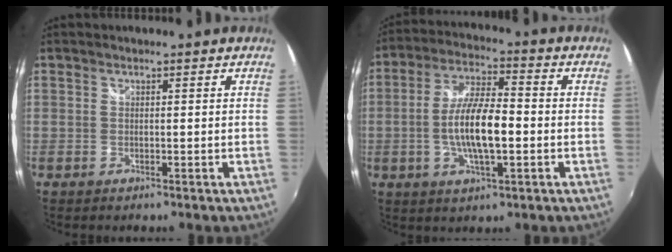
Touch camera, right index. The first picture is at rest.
{"total": 11.5, "force": [-2.0, 3.4, 10.8], "torque": [-0.213, 0.002, -0.037]}